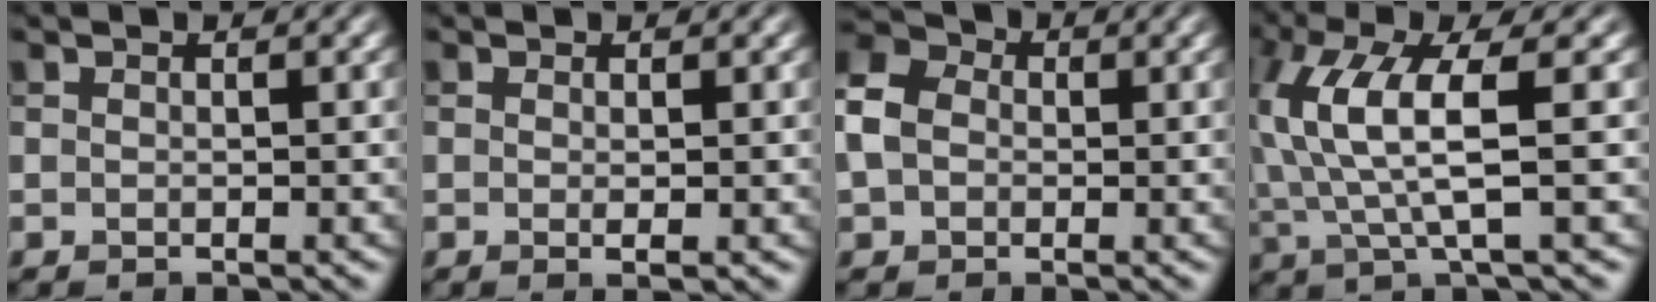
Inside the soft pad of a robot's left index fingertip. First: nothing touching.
{"total": 1.2, "force": [0.0, 0.1, 1.2], "torque": [-0.018, -0.004, -0.002]}
{"total": 5.6, "force": [0.2, 4.4, 3.4], "torque": [-0.089, 0.014, -0.004]}
{"total": 6.8, "force": [0.8, 1.7, 6.6], "torque": [-0.153, 0.006, 0.018]}